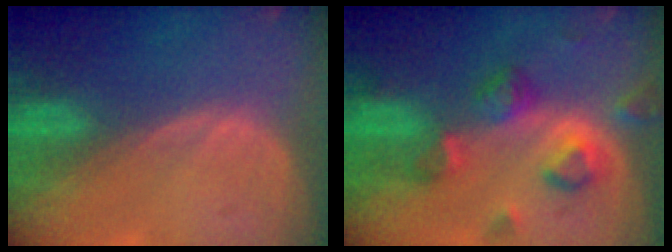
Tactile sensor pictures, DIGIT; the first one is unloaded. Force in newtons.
{"total": 7.1, "press": 6.8, "slide": 2.0}